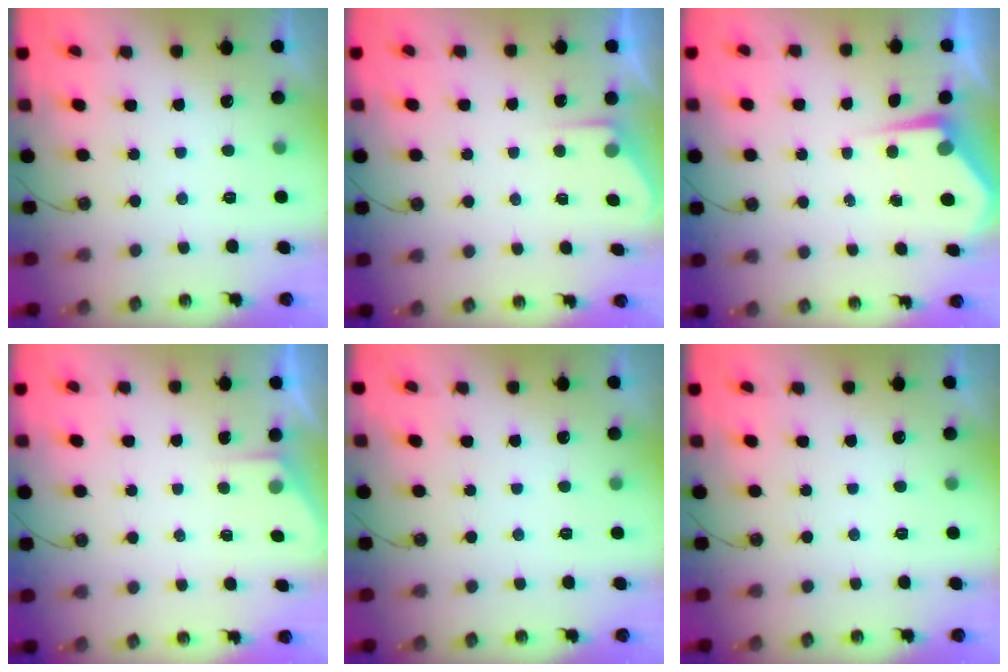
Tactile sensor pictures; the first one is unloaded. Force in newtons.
{"total": 3.2, "press": 3.2, "slide": 0.5}
{"total": 5.0, "press": 5.0, "slide": 0.7}
{"total": 1.8, "press": 1.7, "slide": 0.3}
{"total": 0.0}
{"total": 0.0}